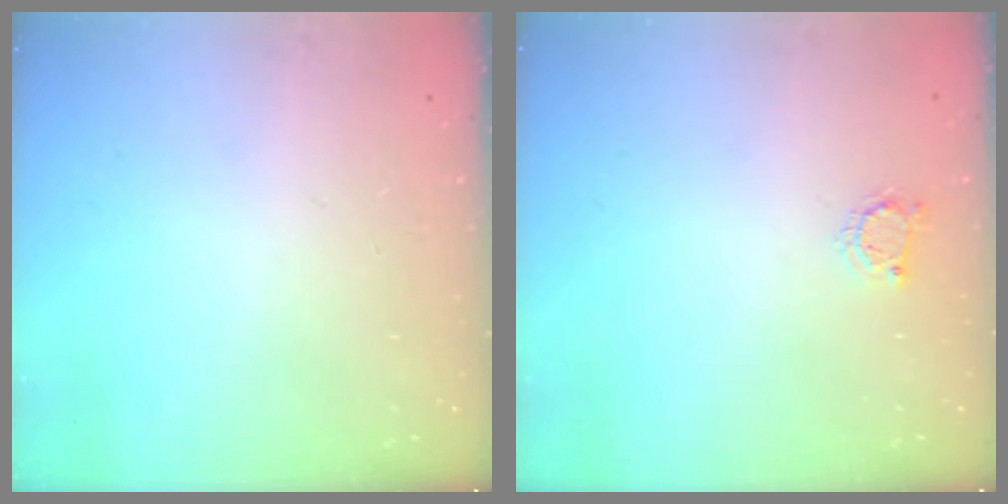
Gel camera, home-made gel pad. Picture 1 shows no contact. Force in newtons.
{"total": 3.6, "press": 3.6, "slide": 0.5}